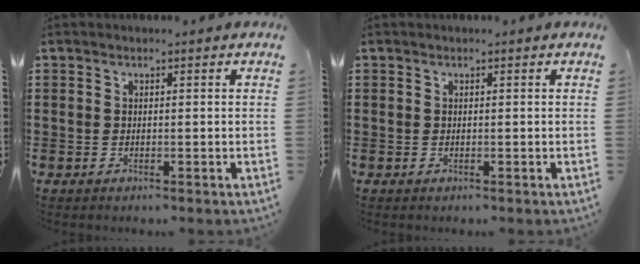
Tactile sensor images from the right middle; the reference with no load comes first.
{"total": 0.0}